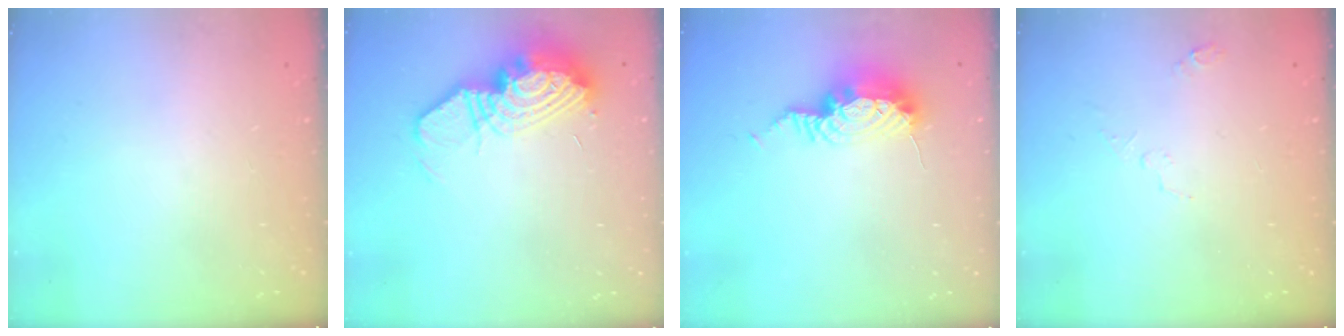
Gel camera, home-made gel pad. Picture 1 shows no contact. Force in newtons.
{"total": 16.9, "press": 16.7, "slide": 2.9}
{"total": 9.7, "press": 9.7, "slide": 1.3}
{"total": 5.1, "press": 3.0, "slide": 4.1}